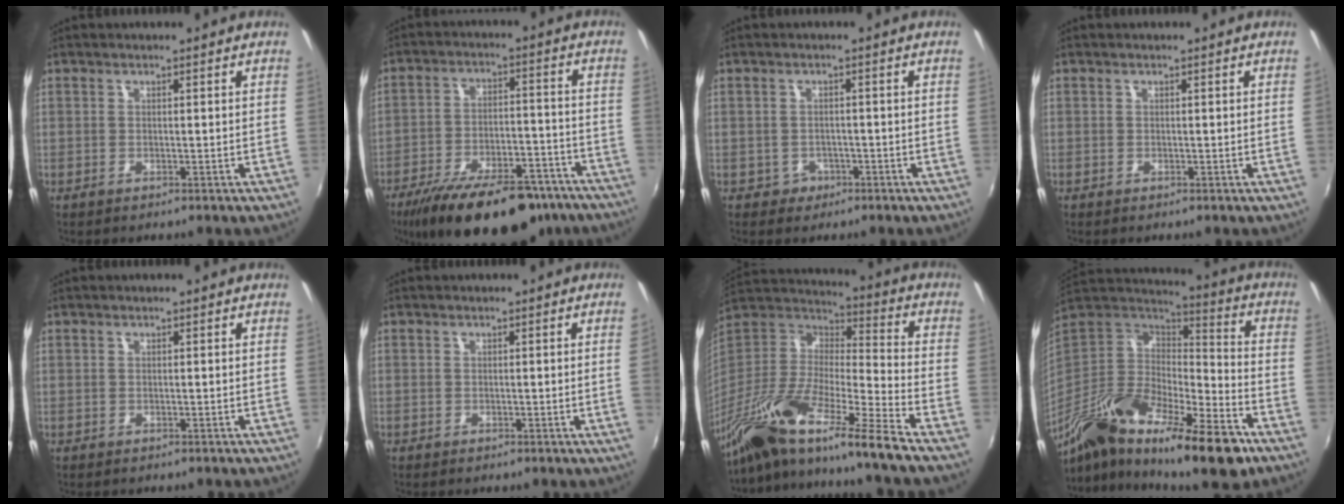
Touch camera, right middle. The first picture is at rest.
{"total": 23.8, "force": [-18.4, 8.2, 12.7], "torque": [-0.226, -0.019, -0.261]}
{"total": 2.1, "force": [-1.0, 1.9, 0.2], "torque": [-0.007, 0.002, -0.013]}
{"total": 0.0}
{"total": 0.0}
{"total": 1.1, "force": [0.0, -0.7, 0.8], "torque": [-0.005, -0.009, 0.000]}
{"total": 23.7, "force": [-17.0, 1.7, 16.5], "torque": [-0.277, -0.031, -0.316]}
{"total": 28.9, "force": [-18.3, 8.8, 20.5], "torque": [-0.349, -0.030, -0.305]}